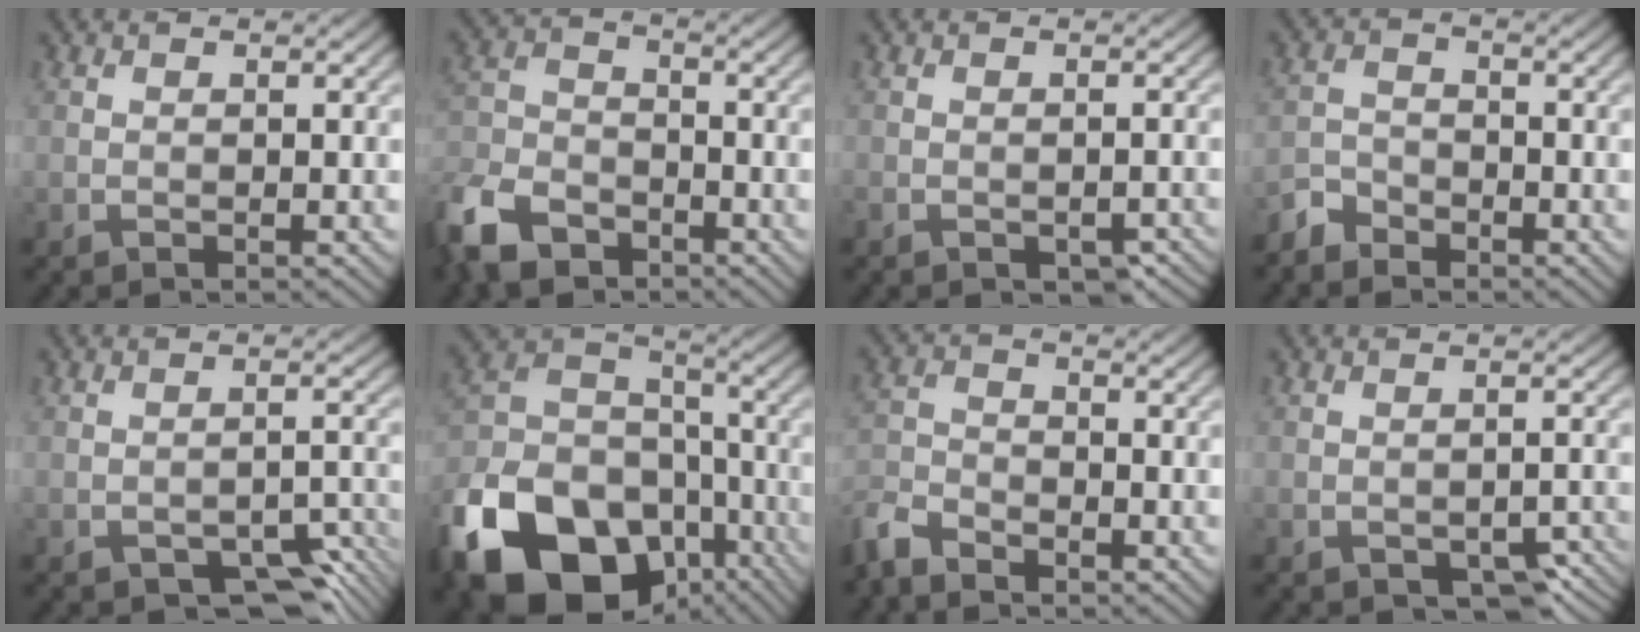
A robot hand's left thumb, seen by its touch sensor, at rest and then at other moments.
{"total": 9.5, "force": [-6.8, 5.2, 4.2], "torque": [-0.104, -0.017, -0.149]}
{"total": 4.0, "force": [-3.0, 2.0, 1.8], "torque": [-0.034, -0.008, -0.039]}
{"total": 3.5, "force": [-3.0, 1.7, 0.8], "torque": [-0.016, -0.002, -0.073]}
{"total": 5.2, "force": [-3.6, 2.1, 3.1], "torque": [-0.035, 0.002, -0.047]}
{"total": 21.3, "force": [-11.9, 13.9, 10.9], "torque": [-0.265, -0.049, -0.194]}
{"total": 4.9, "force": [-4.2, 1.8, 1.7], "torque": [-0.041, -0.012, -0.101]}
{"total": 4.2, "force": [-2.6, 2.1, 2.6], "torque": [-0.035, -0.001, -0.026]}